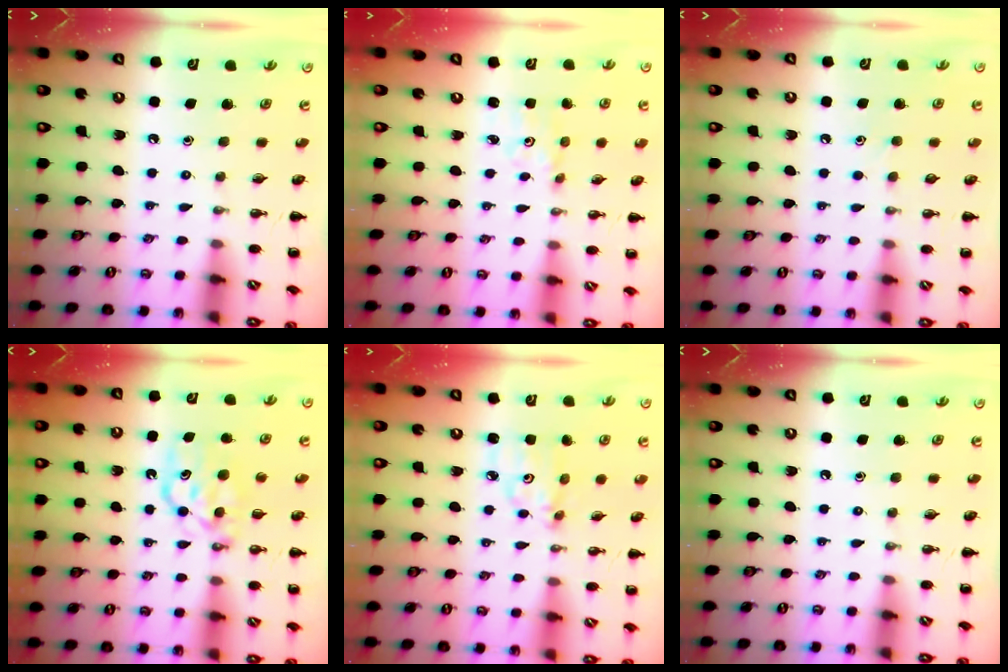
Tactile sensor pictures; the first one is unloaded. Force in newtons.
{"total": 2.1, "press": 2.0, "slide": 0.6}
{"total": 3.5, "press": 3.3, "slide": 1.2}
{"total": 7.9, "press": 7.8, "slide": 1.1}
{"total": 4.8, "press": 4.8, "slide": 0.3}
{"total": 0.0}